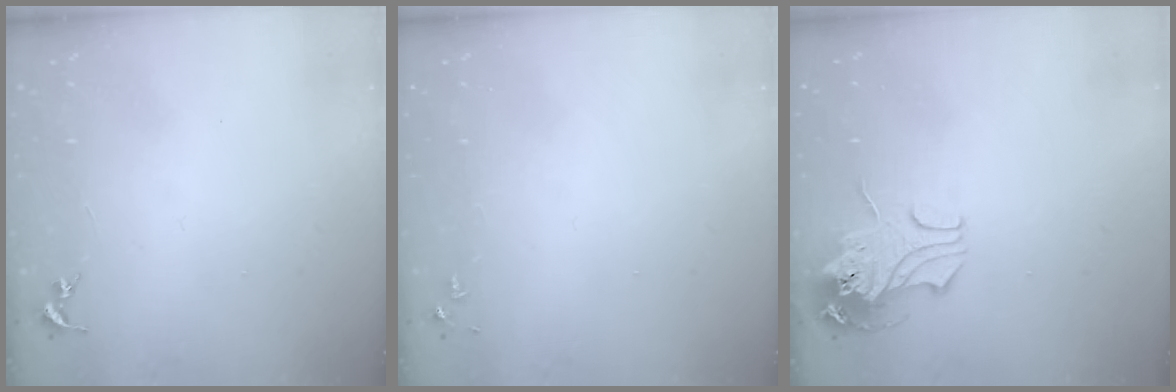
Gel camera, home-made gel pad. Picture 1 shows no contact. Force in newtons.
{"total": 2.8, "press": 2.8, "slide": 0.4}
{"total": 11.0, "press": 10.9, "slide": 1.5}